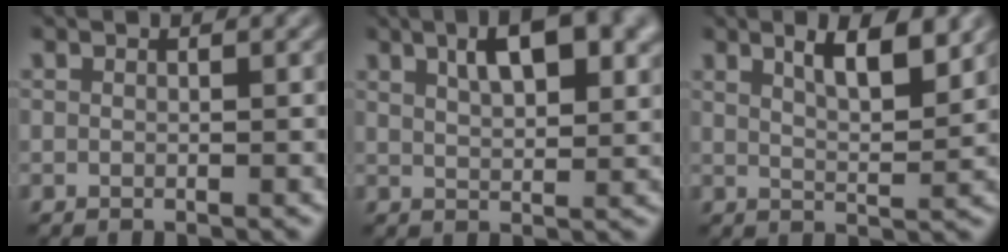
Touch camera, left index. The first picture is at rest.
{"total": 7.1, "force": [3.4, 2.8, 5.6], "torque": [-0.085, 0.012, 0.051]}
{"total": 4.6, "force": [2.5, 1.4, 3.6], "torque": [-0.051, -0.001, 0.040]}